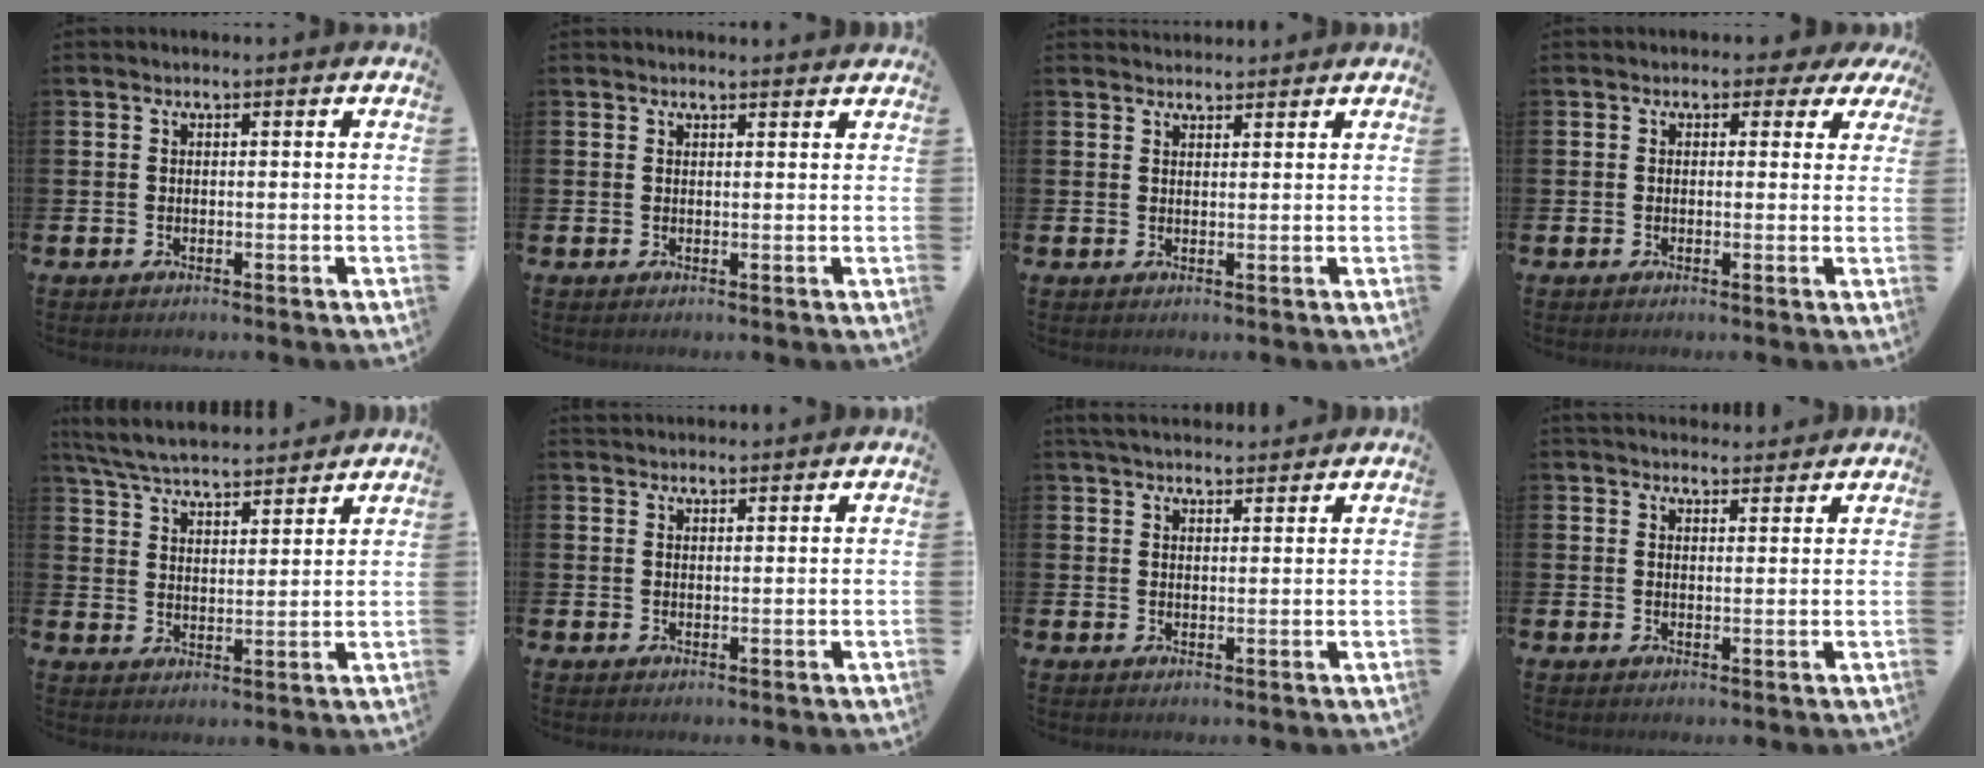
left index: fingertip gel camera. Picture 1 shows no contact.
{"total": 1.2, "force": [1.2, 0.0, 0.0], "torque": [0.006, -0.004, 0.021]}
{"total": 2.1, "force": [2.0, 0.5, -0.1], "torque": [0.012, -0.009, 0.035]}
{"total": 1.6, "force": [0.7, 1.4, 0.6], "torque": [-0.008, 0.008, 0.006]}
{"total": 6.3, "force": [6.2, 0.8, 1.1], "torque": [-0.050, -0.035, 0.111]}
{"total": 1.9, "force": [1.9, 0.4, 0.0], "torque": [0.006, -0.008, 0.033]}
{"total": 3.6, "force": [3.5, 0.8, 0.6], "torque": [-0.013, -0.015, 0.064]}
{"total": 3.1, "force": [3.0, 0.8, -0.1], "torque": [0.010, -0.017, 0.052]}